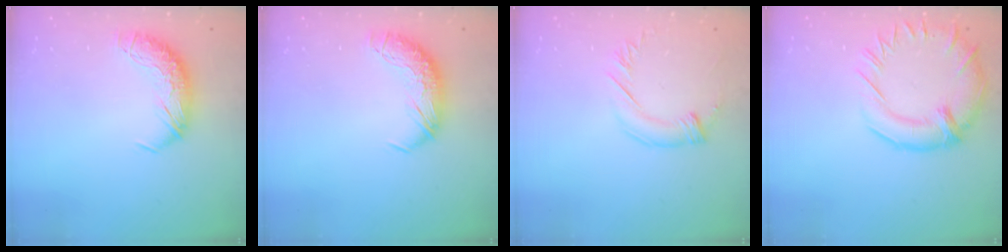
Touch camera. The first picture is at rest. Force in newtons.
{"total": 0.0}
{"total": 2.4, "press": 2.2, "slide": 1.0}
{"total": 6.1, "press": 5.9, "slide": 1.7}